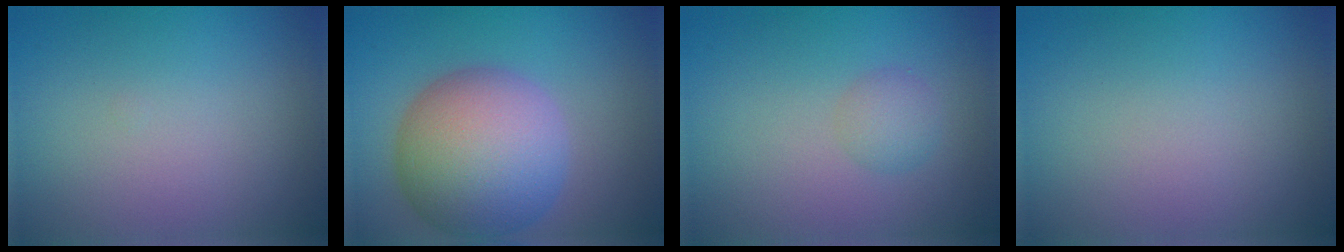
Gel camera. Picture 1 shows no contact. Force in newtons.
{"total": 10.1, "press": 10.1, "slide": 0.4}
{"total": 1.6, "press": 1.6, "slide": 0.0}
{"total": 0.0}